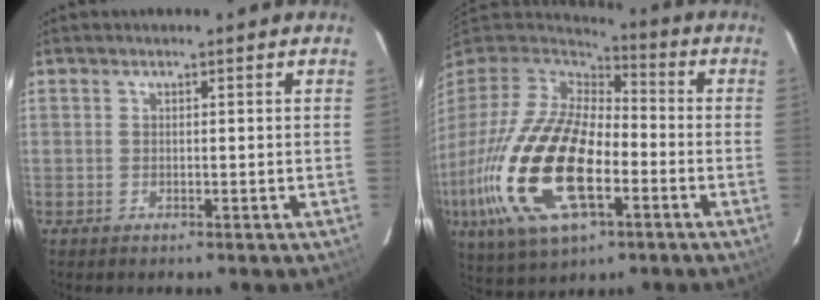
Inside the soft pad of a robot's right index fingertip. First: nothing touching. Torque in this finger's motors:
{"motor_torque": [2.14, 0.00, 1.05, 0.21]}